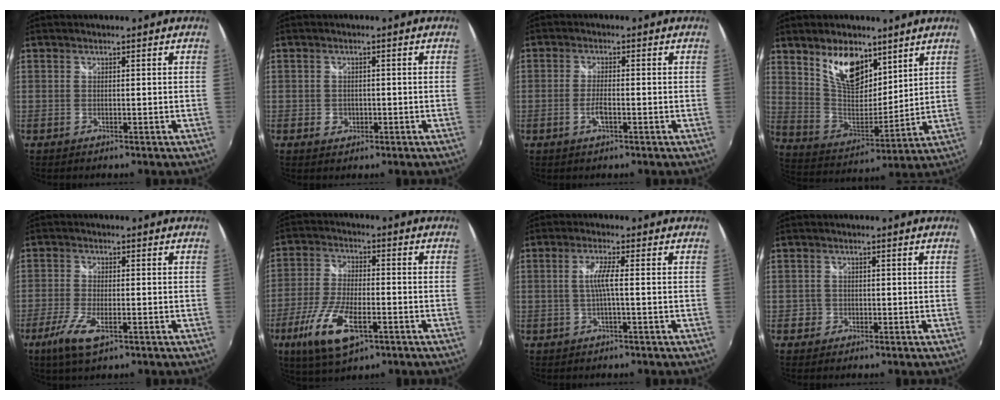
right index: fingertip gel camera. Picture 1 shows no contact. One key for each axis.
{"total": 2.3, "fx": -0.7, "fy": 2.1, "fz": 0.8, "tx": -0.015, "ty": -0.002, "tz": -0.011}
{"total": 3.0, "fx": -1.2, "fy": 0.9, "fz": 2.6, "tx": -0.057, "ty": -0.002, "tz": -0.023}
{"total": 13.8, "fx": 8.5, "fy": 7.1, "fz": 8.2, "tx": -0.142, "ty": -0.003, "tz": 0.164}
{"total": 6.9, "fx": -3.7, "fy": 2.1, "fz": 5.5, "tx": -0.129, "ty": -0.018, "tz": -0.071}
{"total": 12.8, "fx": -6.0, "fy": 4.7, "fz": 10.3, "tx": -0.224, "ty": -0.021, "tz": -0.111}
{"total": 3.2, "fx": -0.4, "fy": -0.4, "fz": 3.2, "tx": -0.067, "ty": 0.000, "tz": -0.007}
{"total": 1.9, "fx": -0.6, "fy": 1.8, "fz": 0.0, "tx": 0.001, "ty": 0.009, "tz": -0.006}